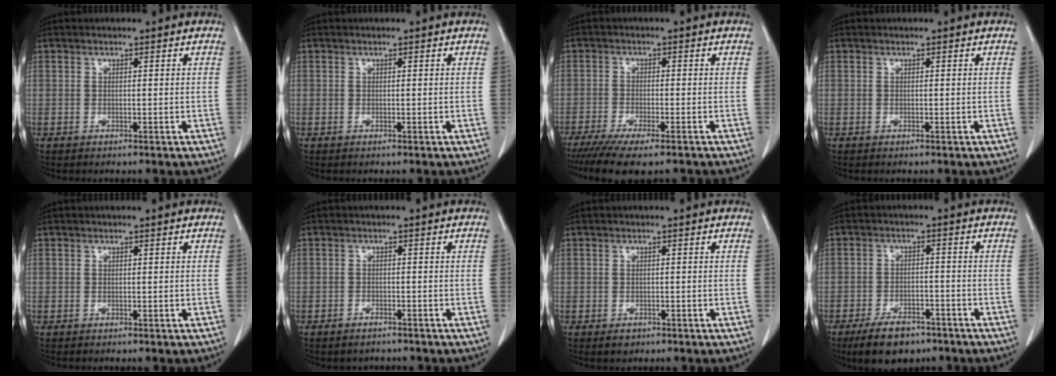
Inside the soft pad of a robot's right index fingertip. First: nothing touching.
{"total": 0.0}
{"total": 9.9, "force": [-7.9, 1.3, 5.8], "torque": [-0.082, -0.020, -0.122]}
{"total": 0.0}
{"total": 0.0}
{"total": 2.1, "force": [-1.8, 1.1, 0.3], "torque": [-0.009, 0.002, -0.024]}
{"total": 1.5, "force": [-0.9, 1.0, 0.6], "torque": [-0.009, 0.001, -0.006]}
{"total": 7.7, "force": [-5.6, 3.5, 3.9], "torque": [-0.070, -0.002, -0.090]}